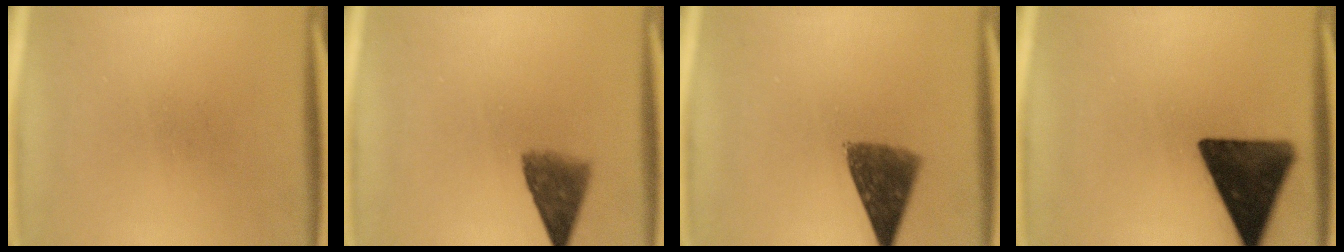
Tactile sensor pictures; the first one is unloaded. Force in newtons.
{"total": 5.4}
{"total": 8.2}
{"total": 14.9}